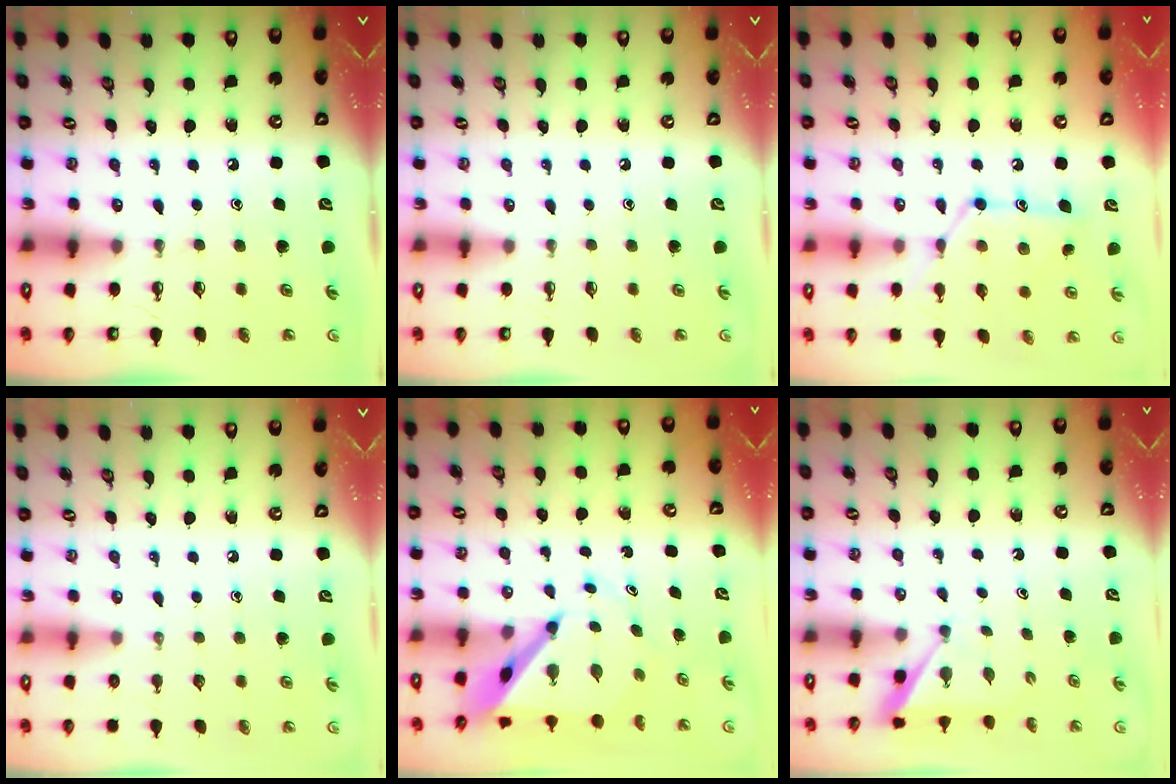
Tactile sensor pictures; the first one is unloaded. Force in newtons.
{"total": 0.0}
{"total": 12.4, "press": 12.4, "slide": 0.4}
{"total": 0.0}
{"total": 7.0, "press": 7.0, "slide": 0.5}
{"total": 3.0, "press": 3.0, "slide": 0.3}